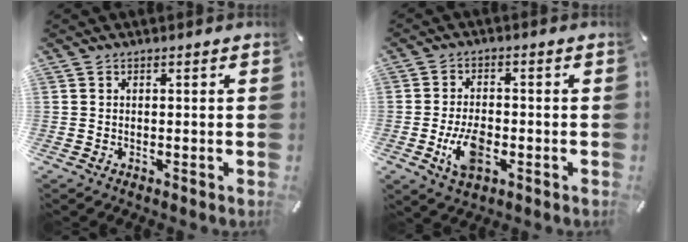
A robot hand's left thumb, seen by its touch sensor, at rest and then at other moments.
{"total": 8.0, "force": [-2.3, 4.7, 6.1], "torque": [-0.122, 0.004, -0.043]}